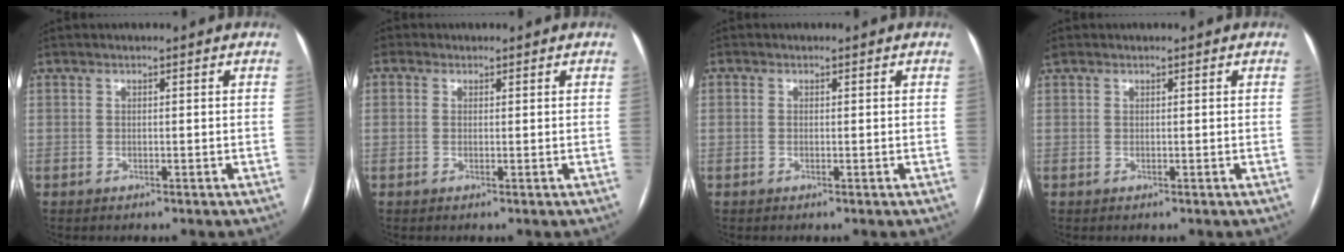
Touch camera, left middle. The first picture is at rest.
{"total": 1.8, "force": [-1.7, 0.3, -0.6], "torque": [0.000, 0.012, -0.017]}
{"total": 2.5, "force": [-2.2, -0.6, -1.0], "torque": [0.009, 0.001, -0.027]}
{"total": 0.5, "force": [0.4, 0.3, 0.1], "torque": [-0.014, 0.017, 0.013]}